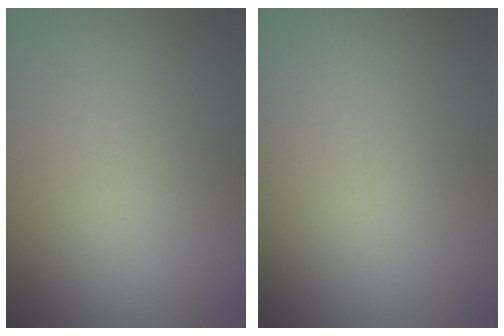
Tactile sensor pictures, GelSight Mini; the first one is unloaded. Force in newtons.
{"total": 0.0}